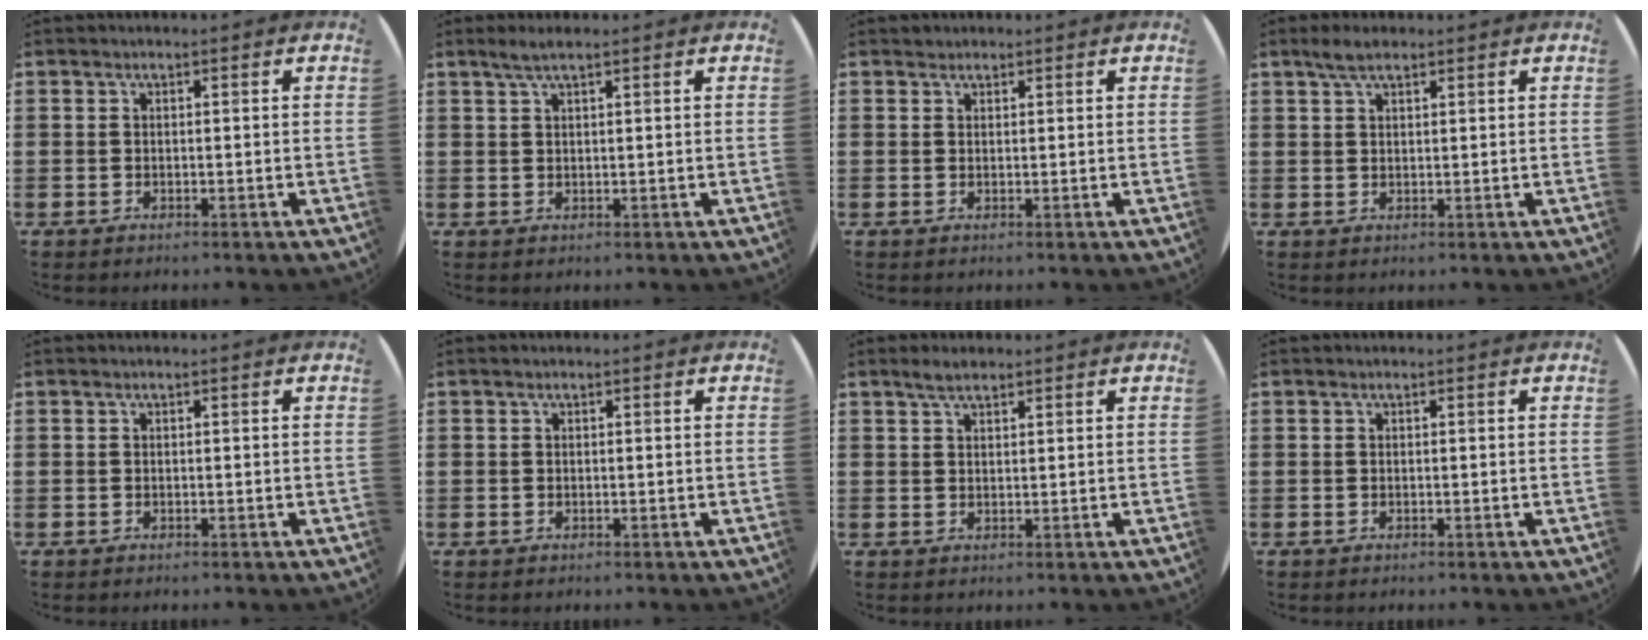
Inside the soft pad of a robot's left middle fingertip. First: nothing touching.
{"total": 1.9, "force": [1.4, 0.0, 1.4], "torque": [-0.027, 0.003, 0.024]}
{"total": 0.7, "force": [0.6, 0.2, -0.1], "torque": [0.001, 0.003, 0.012]}
{"total": 2.7, "force": [2.0, 0.8, 1.6], "torque": [-0.026, 0.002, 0.034]}
{"total": 0.0}
{"total": 0.0}
{"total": 2.1, "force": [1.7, 0.6, 1.0], "torque": [-0.022, 0.004, 0.031]}
{"total": 0.0}